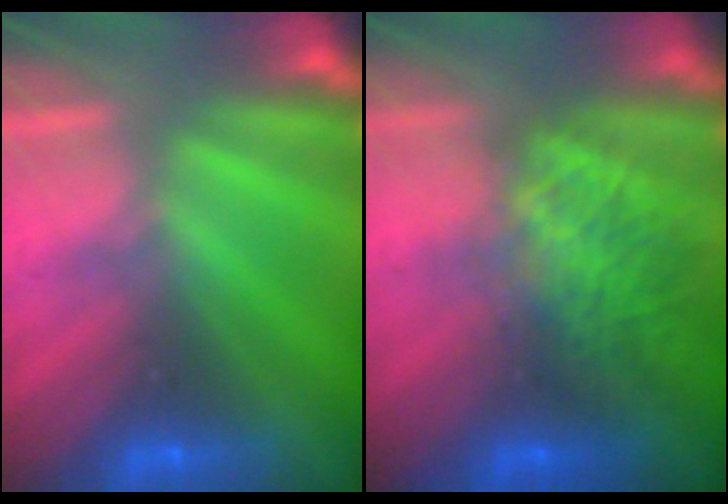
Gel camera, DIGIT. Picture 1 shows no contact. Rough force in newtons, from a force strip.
{"total": 7.8}